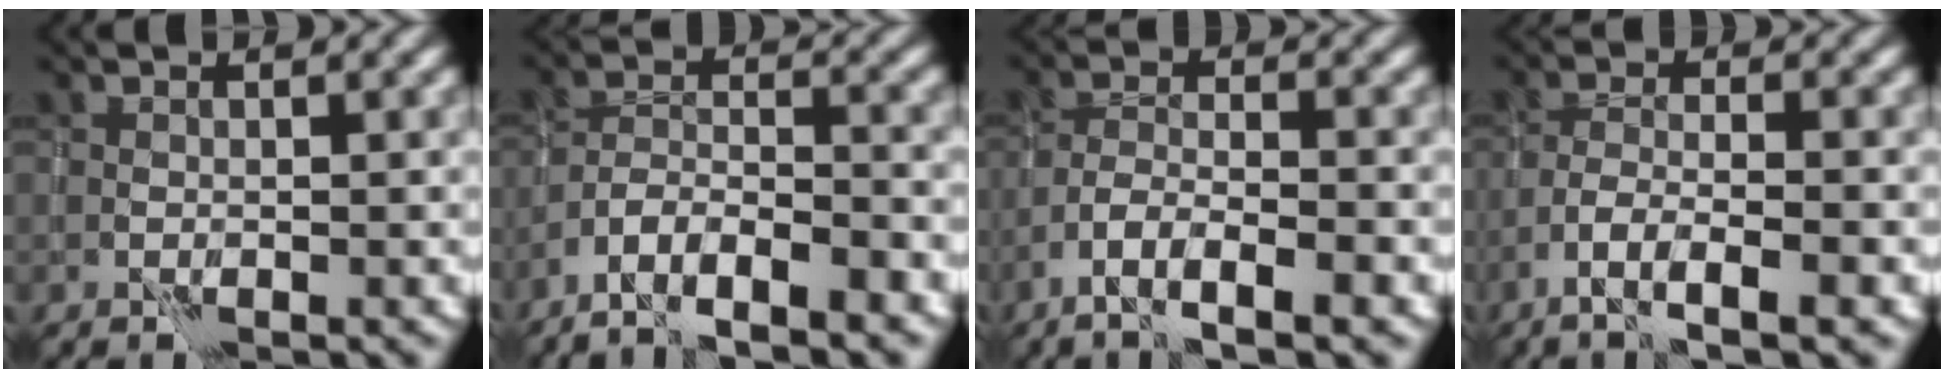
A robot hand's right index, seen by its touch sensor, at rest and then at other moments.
{"total": 5.8, "force": [-4.5, 1.0, 3.5], "torque": [-0.060, 0.003, -0.082]}
{"total": 4.6, "force": [-3.0, 0.7, 3.4], "torque": [-0.065, 0.004, -0.055]}
{"total": 4.1, "force": [-2.5, 0.5, 3.3], "torque": [-0.063, 0.002, -0.045]}